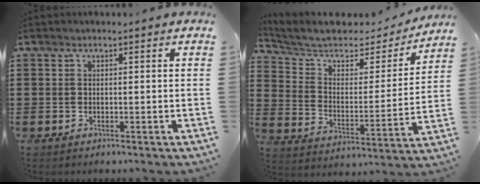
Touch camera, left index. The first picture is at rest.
{"total": 6.8, "force": [5.7, 2.4, 2.7], "torque": [-0.084, -0.036, 0.096]}